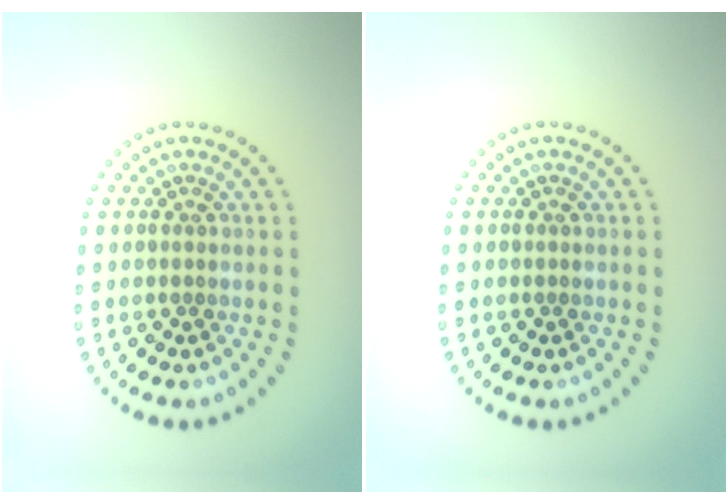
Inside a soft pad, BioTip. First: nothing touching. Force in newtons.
{"total": 0.0}